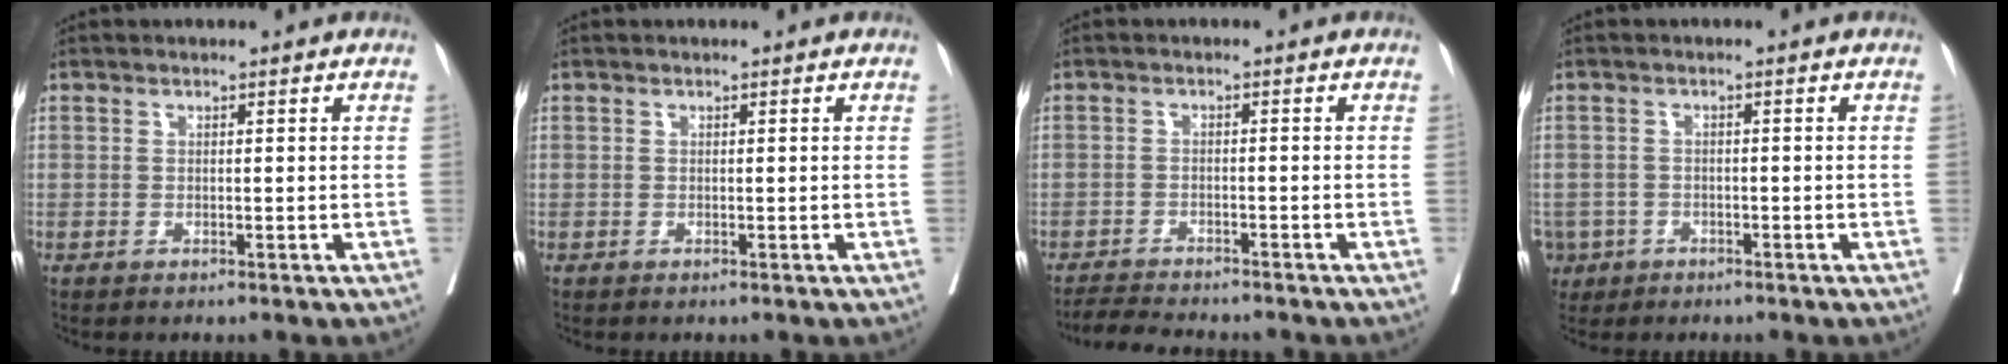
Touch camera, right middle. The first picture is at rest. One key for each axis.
{"total": 0.0}
{"total": 6.0, "fx": -5.7, "fy": 0.4, "fz": 1.9, "tx": -0.032, "ty": -0.016, "tz": -0.093}
{"total": 5.1, "fx": -2.9, "fy": 4.1, "fz": 0.7, "tx": -0.022, "ty": 0.004, "tz": -0.046}